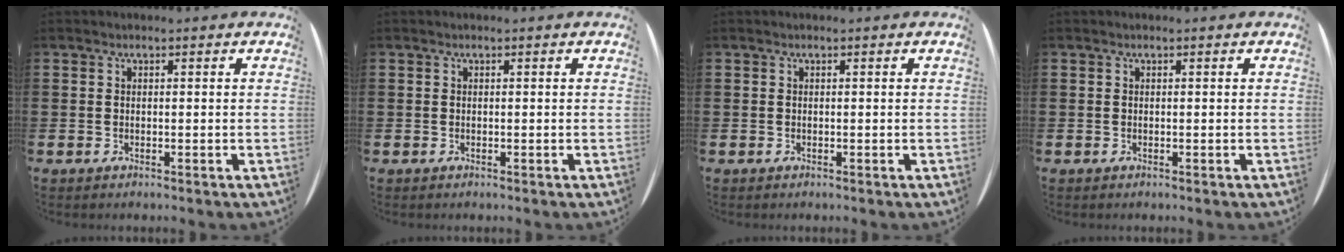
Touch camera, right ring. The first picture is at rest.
{"total": 0.0}
{"total": 0.0}
{"total": 0.0}